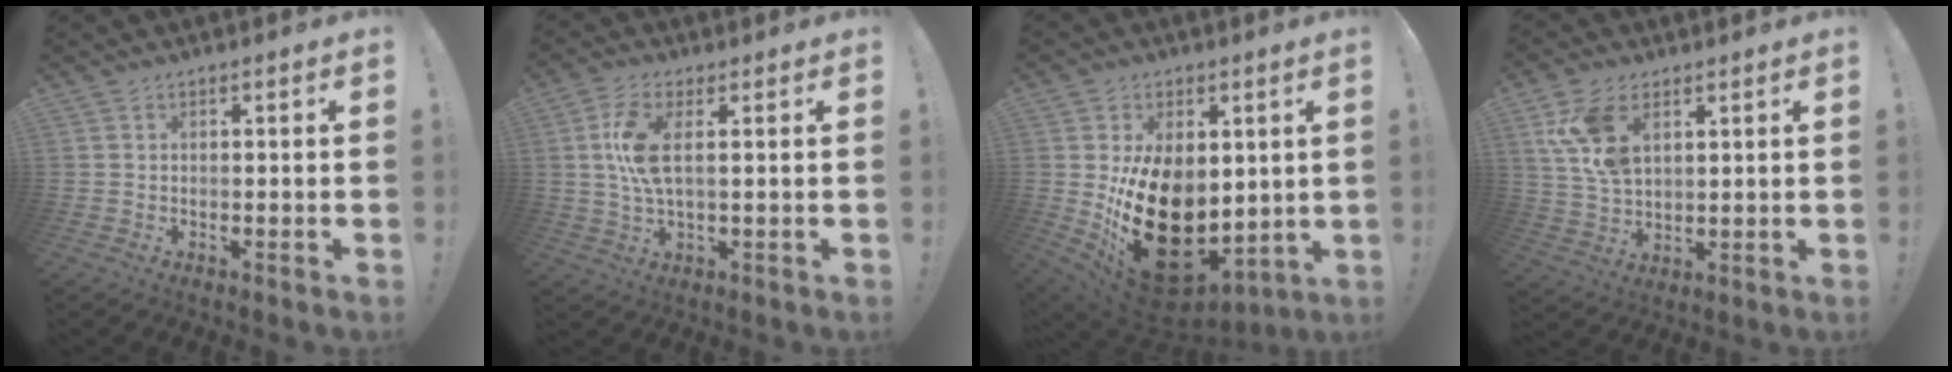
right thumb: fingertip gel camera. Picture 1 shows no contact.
{"total": 9.3, "force": [1.7, 3.2, 8.6], "torque": [-0.169, -0.017, 0.026]}
{"total": 24.8, "force": [-2.1, 17.2, 17.7], "torque": [-0.310, -0.009, -0.006]}
{"total": 11.3, "force": [5.3, 6.5, 7.6], "torque": [-0.146, -0.012, 0.100]}